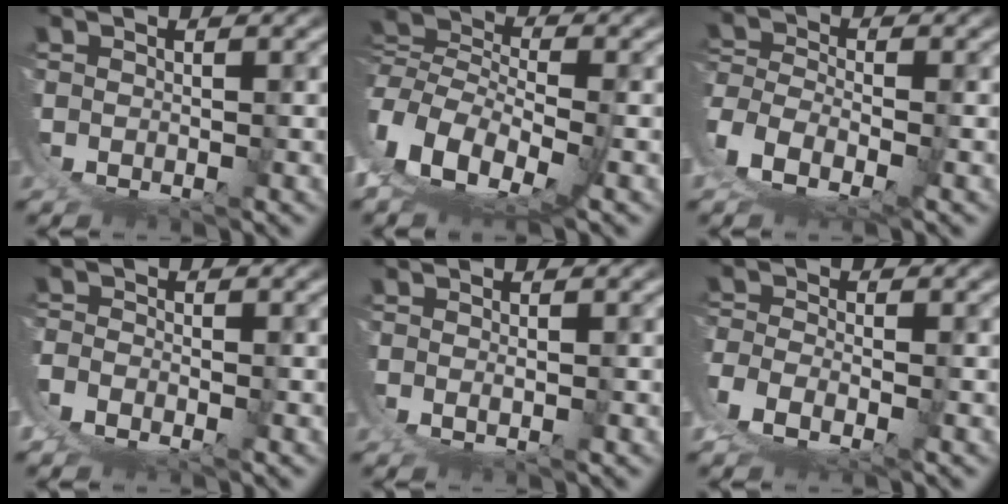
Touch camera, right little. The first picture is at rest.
{"total": 9.6, "force": [1.9, 6.3, 7.0], "torque": [-0.157, -0.030, 0.038]}
{"total": 9.0, "force": [0.9, 7.7, 4.7], "torque": [-0.149, -0.039, 0.015]}
{"total": 5.1, "force": [-0.4, 4.4, 2.5], "torque": [-0.084, -0.020, -0.005]}
{"total": 1.4, "force": [0.8, -1.0, 0.7], "torque": [-0.008, 0.001, 0.015]}
{"total": 6.3, "force": [0.2, 5.1, 3.8], "torque": [-0.118, -0.030, 0.009]}